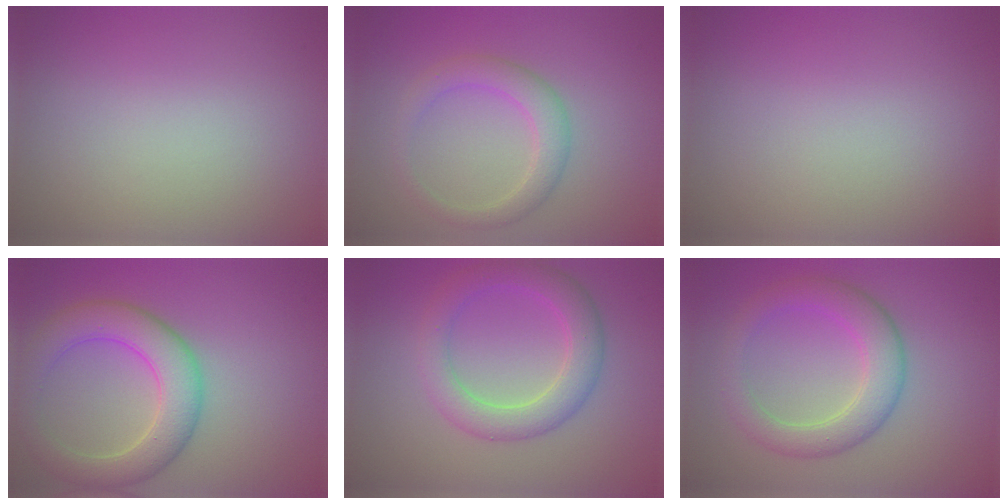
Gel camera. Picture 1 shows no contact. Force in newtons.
{"total": 2.9, "press": 2.9, "slide": 0.2}
{"total": 0.0}
{"total": 6.1, "press": 6.1, "slide": 0.2}
{"total": 4.5, "press": 4.5, "slide": 0.1}
{"total": 4.5, "press": 4.5, "slide": 0.1}